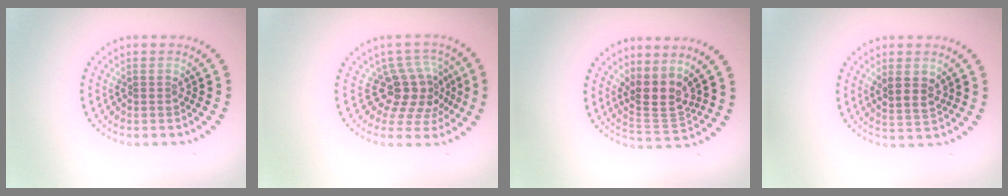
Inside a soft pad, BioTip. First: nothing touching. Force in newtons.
{"total": 4.3, "press": 3.1, "slide": 3.0}
{"total": 3.5, "press": 2.7, "slide": 2.3}
{"total": 2.5, "press": 2.3, "slide": 0.9}